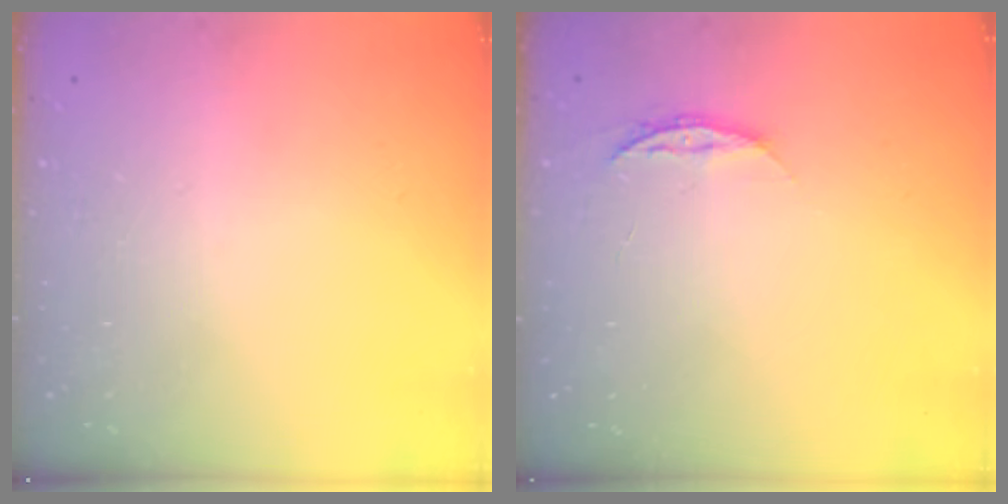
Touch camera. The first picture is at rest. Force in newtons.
{"total": 4.9, "press": 4.9, "slide": 0.6}